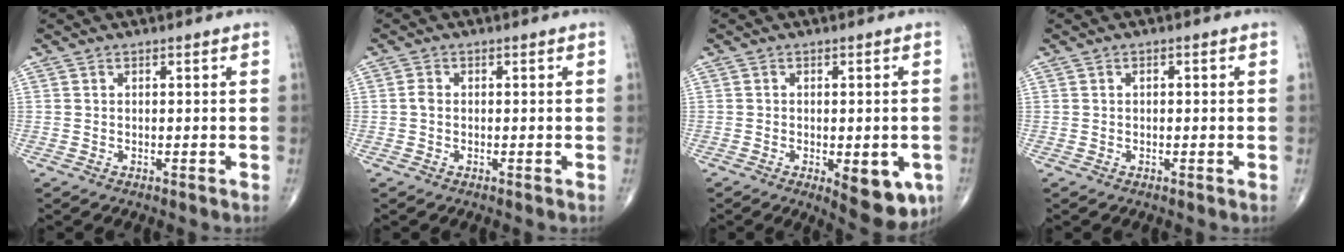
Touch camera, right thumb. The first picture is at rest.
{"total": 1.2, "force": [-0.2, 0.9, 0.8], "torque": [-0.013, 0.001, -0.005]}
{"total": 9.6, "force": [-3.2, 3.9, 8.1], "torque": [-0.084, -0.007, -0.033]}
{"total": 0.8, "force": [0.1, 0.4, 0.6], "torque": [-0.009, 0.002, 0.000]}